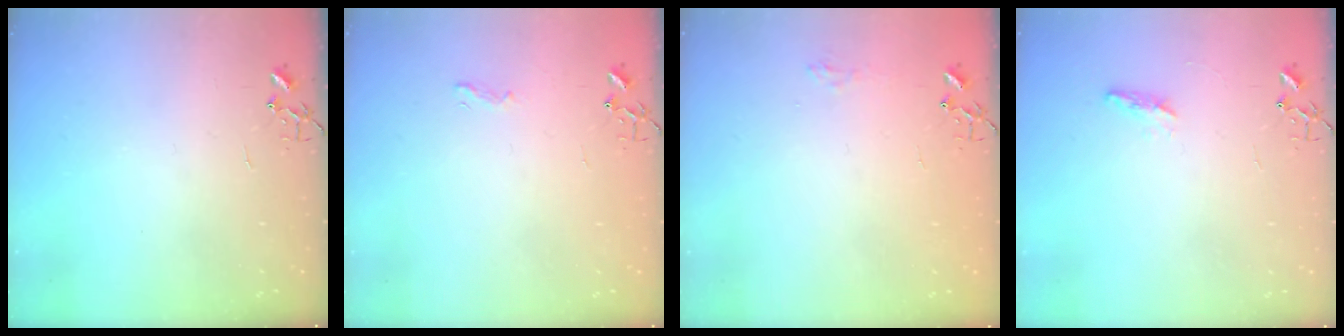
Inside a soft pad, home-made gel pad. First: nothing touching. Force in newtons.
{"total": 5.0, "press": 5.0, "slide": 0.6}
{"total": 7.3, "press": 7.3, "slide": 0.6}
{"total": 5.4, "press": 5.3, "slide": 0.6}